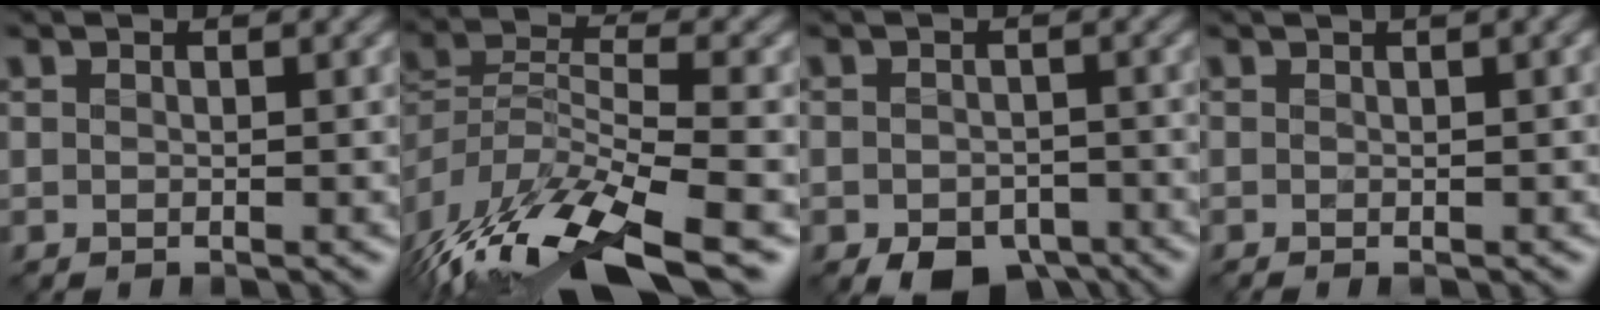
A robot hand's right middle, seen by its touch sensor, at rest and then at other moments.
{"total": 13.1, "force": [-8.4, 4.4, 8.9], "torque": [-0.182, -0.005, -0.140]}
{"total": 5.2, "force": [-3.3, 3.0, 2.7], "torque": [-0.038, -0.014, -0.051]}
{"total": 4.0, "force": [0.5, 1.4, 3.7], "torque": [-0.026, 0.010, 0.003]}